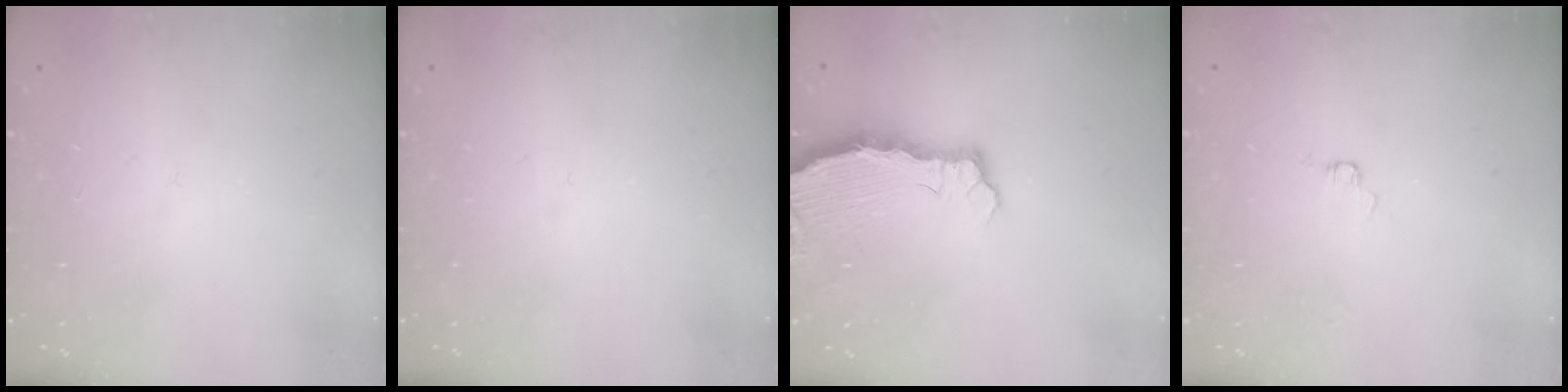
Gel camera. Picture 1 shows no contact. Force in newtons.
{"total": 0.0}
{"total": 4.8, "press": 4.8, "slide": 0.3}
{"total": 1.7, "press": 1.7, "slide": 0.2}